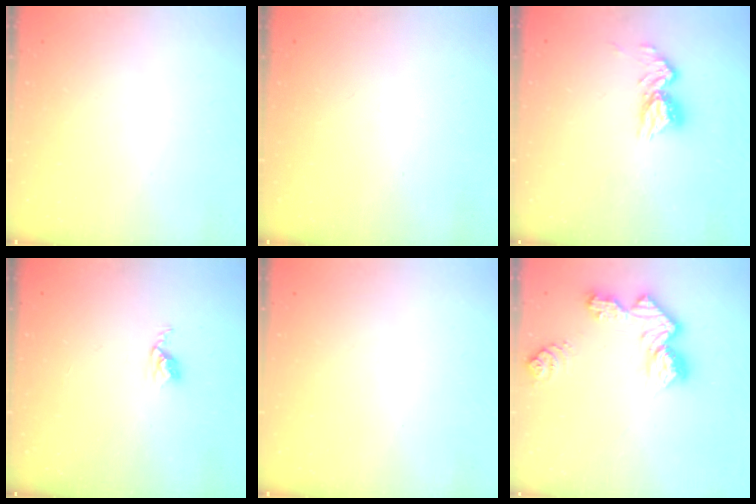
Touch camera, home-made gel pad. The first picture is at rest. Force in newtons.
{"total": 0.0}
{"total": 10.7, "press": 10.7, "slide": 1.0}
{"total": 2.8, "press": 2.7, "slide": 0.4}
{"total": 0.0}
{"total": 12.0, "press": 12.0, "slide": 1.0}